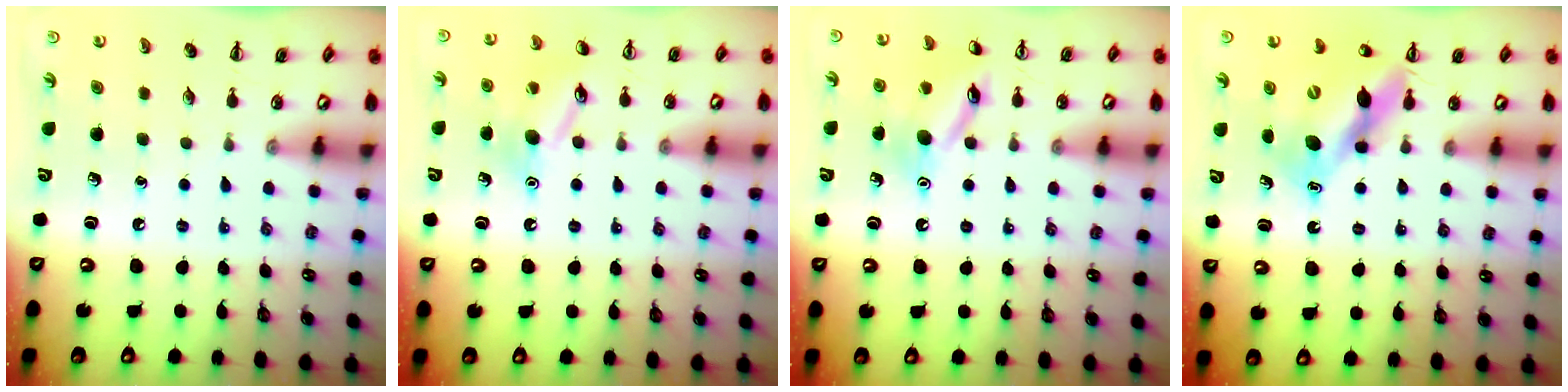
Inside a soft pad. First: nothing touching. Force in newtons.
{"total": 12.2, "press": 12.1, "slide": 1.9}
{"total": 12.5, "press": 12.5, "slide": 1.1}
{"total": 11.9, "press": 11.5, "slide": 3.2}